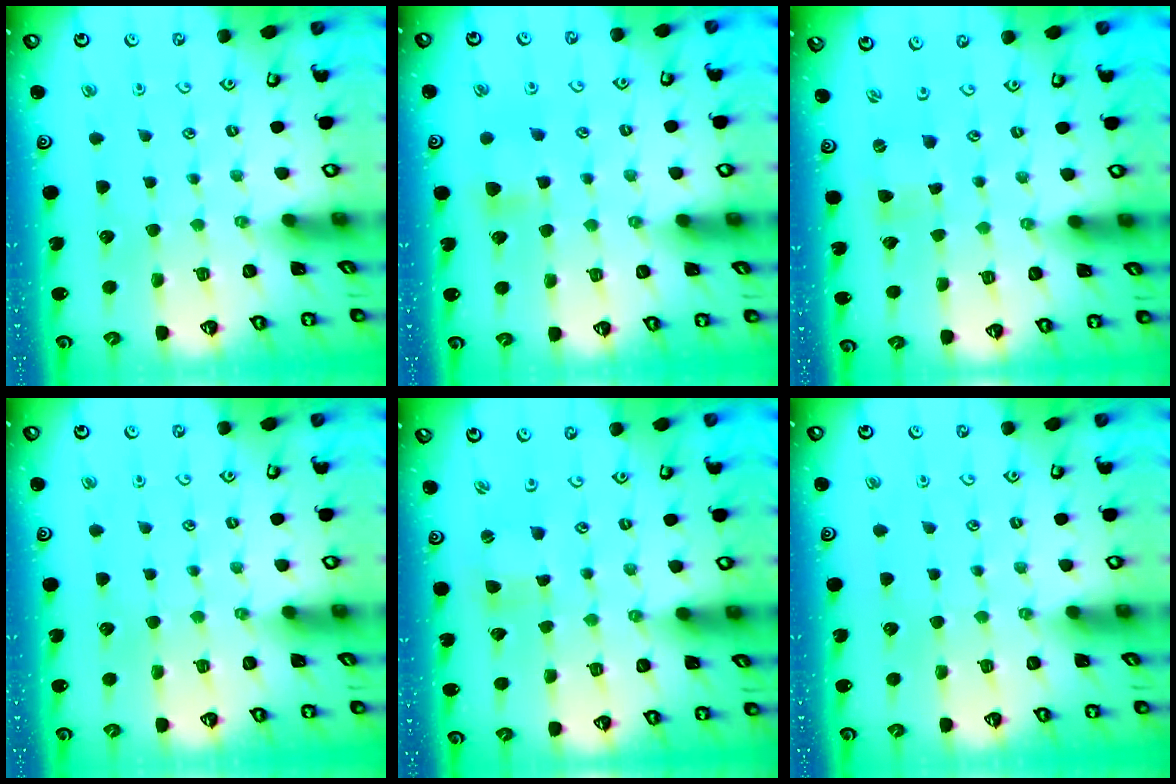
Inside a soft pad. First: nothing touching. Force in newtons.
{"total": 4.8, "press": 4.7, "slide": 0.7}
{"total": 0.0}
{"total": 0.0}
{"total": 0.6, "press": 0.5, "slide": 0.2}
{"total": 0.0}